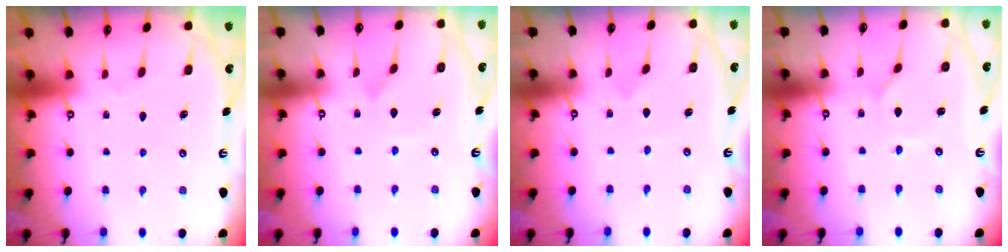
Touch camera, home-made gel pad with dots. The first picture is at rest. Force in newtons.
{"total": 2.8, "press": 2.7, "slide": 0.3}
{"total": 0.0}
{"total": 0.7, "press": 0.7, "slide": 0.0}